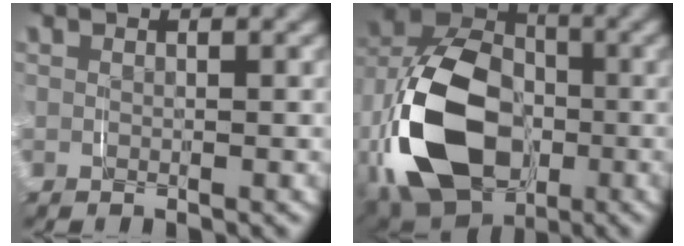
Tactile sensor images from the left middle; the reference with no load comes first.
{"total": 14.7, "force": [-2.7, 10.0, 10.5], "torque": [-0.207, -0.017, -0.044]}